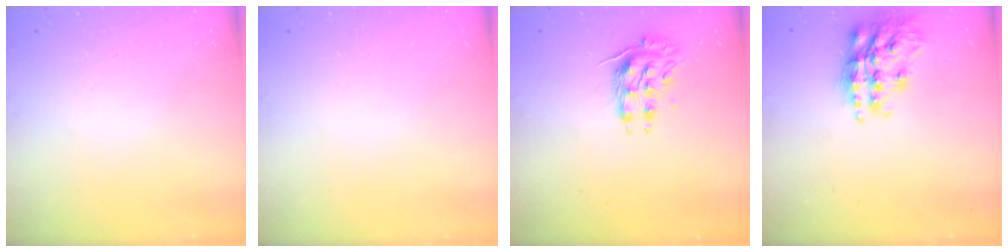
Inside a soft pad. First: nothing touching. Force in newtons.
{"total": 0.0}
{"total": 10.2, "press": 10.2, "slide": 0.6}
{"total": 17.9, "press": 17.8, "slide": 1.3}